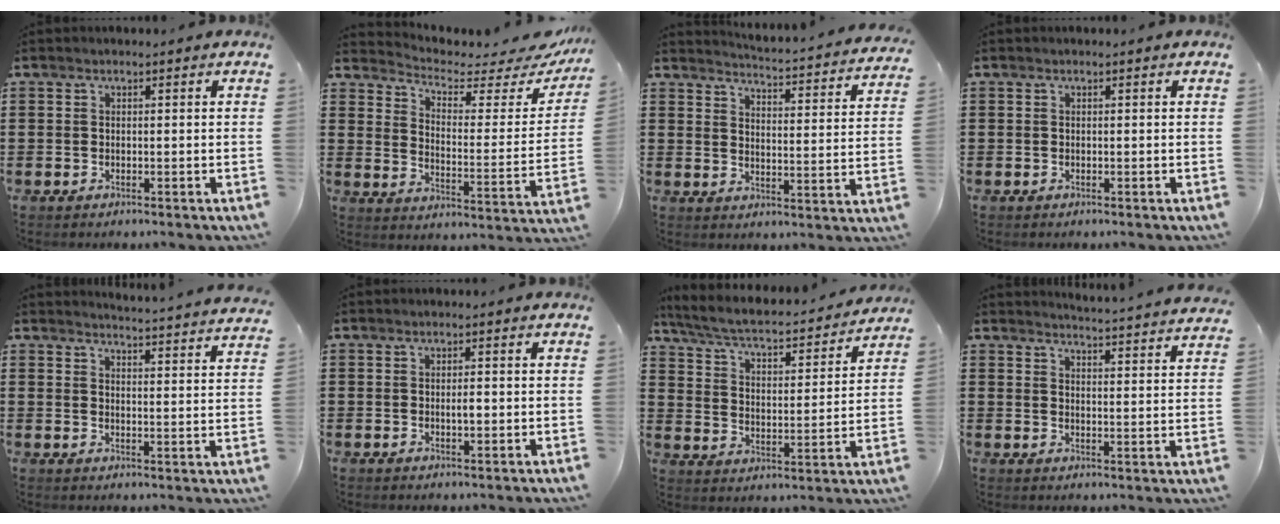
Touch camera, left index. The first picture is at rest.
{"total": 3.4, "force": [2.9, 1.2, 1.4], "torque": [-0.040, -0.029, 0.042]}
{"total": 3.2, "force": [3.1, -0.6, 0.6], "torque": [-0.025, -0.040, 0.043]}
{"total": 0.0}
{"total": 4.0, "force": [3.9, -0.8, 0.2], "torque": [-0.012, -0.036, 0.064]}
{"total": 1.6, "force": [0.0, 0.5, 1.5], "torque": [-0.029, 0.000, -0.001]}
{"total": 4.3, "force": [3.8, 0.5, 1.9], "torque": [-0.059, -0.033, 0.055]}
{"total": 4.1, "force": [4.0, -0.8, 0.3], "torque": [-0.013, -0.036, 0.066]}